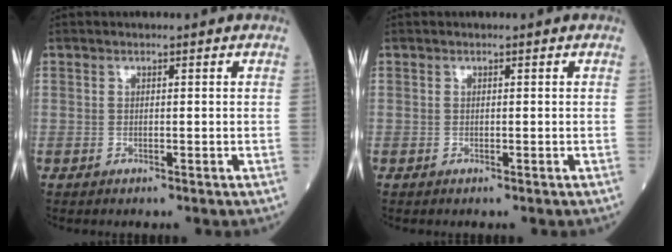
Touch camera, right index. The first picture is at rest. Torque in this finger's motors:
{"motor_torque": [0.01, 0.01, 0.00, -0.01]}